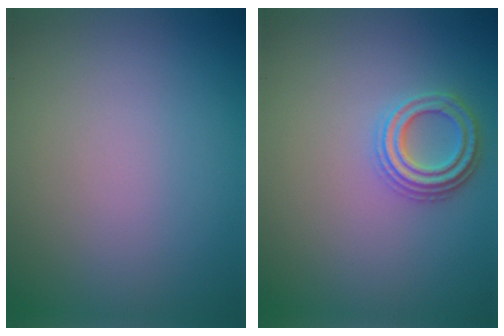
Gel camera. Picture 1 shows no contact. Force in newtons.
{"total": 3.0, "press": 2.7, "slide": 1.1}